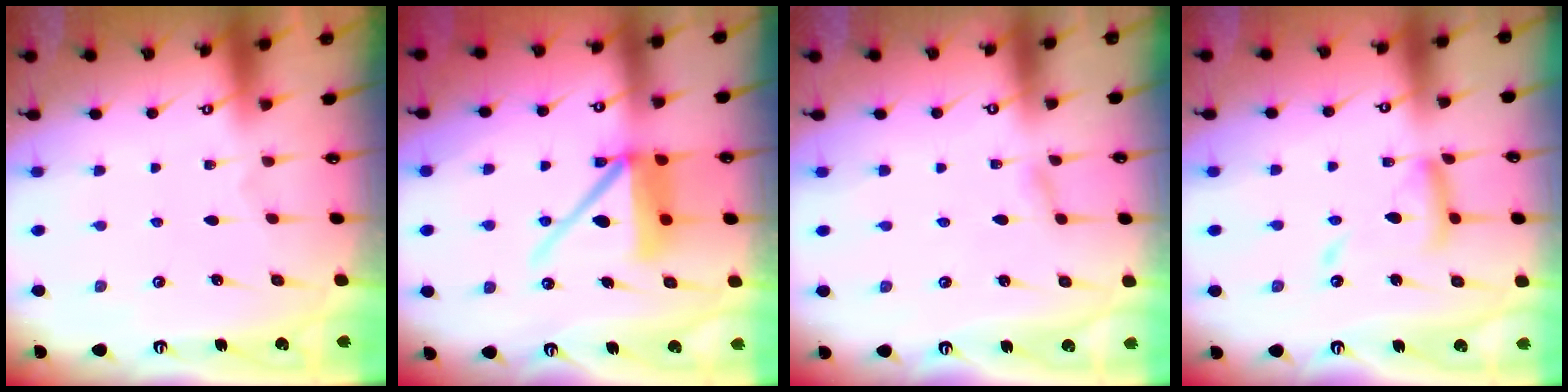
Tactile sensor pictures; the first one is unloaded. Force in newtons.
{"total": 13.1, "press": 13.0, "slide": 1.5}
{"total": 0.9, "press": 0.9, "slide": 0.1}
{"total": 13.0, "press": 13.0, "slide": 1.1}